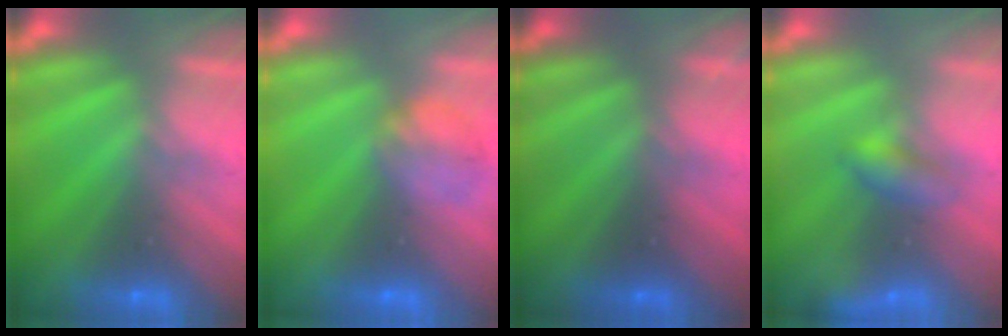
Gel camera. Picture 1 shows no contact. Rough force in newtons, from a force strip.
{"total": 3.5}
{"total": 2.2}
{"total": 2.1}